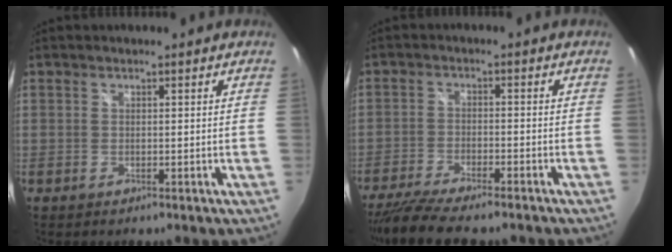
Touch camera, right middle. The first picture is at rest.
{"total": 10.6, "force": [-9.1, 1.5, 5.2], "torque": [-0.122, -0.033, -0.152]}